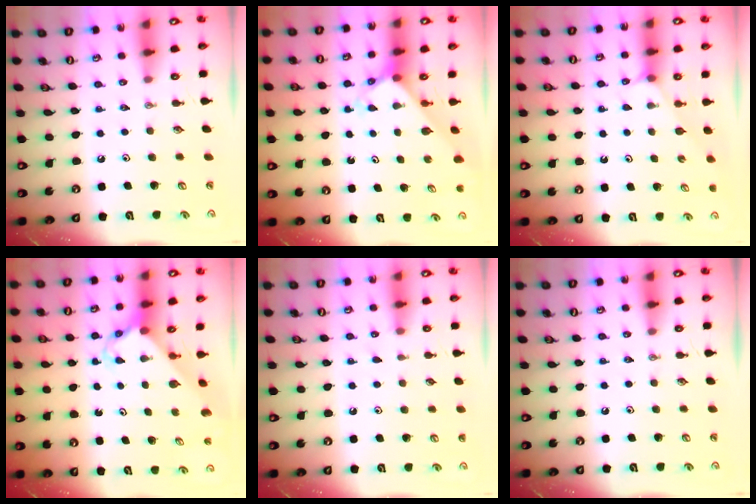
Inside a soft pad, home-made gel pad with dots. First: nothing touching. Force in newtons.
{"total": 2.7, "press": 2.7, "slide": 0.2}
{"total": 2.9, "press": 2.8, "slide": 0.5}
{"total": 2.6, "press": 2.6, "slide": 0.2}
{"total": 1.6, "press": 1.6, "slide": 0.3}
{"total": 0.0}